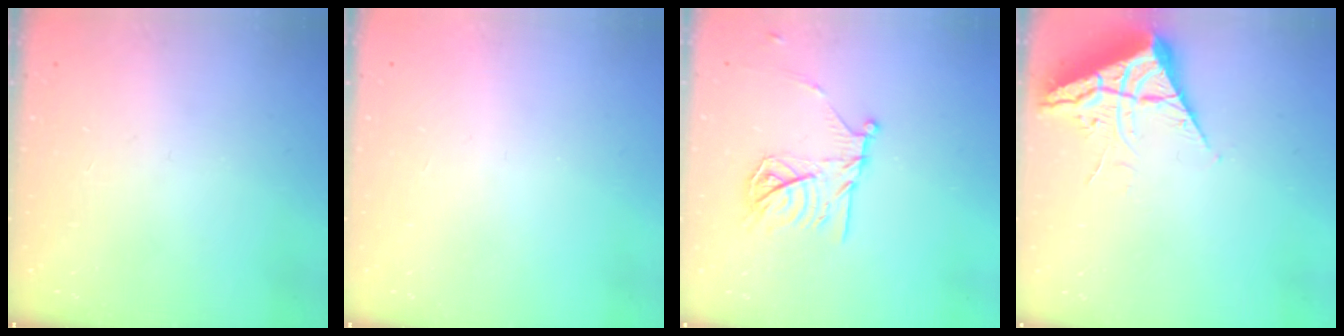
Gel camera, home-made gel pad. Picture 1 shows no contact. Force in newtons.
{"total": 1.5, "press": 1.5, "slide": 0.1}
{"total": 14.9, "press": 14.9, "slide": 0.4}
{"total": 6.5, "press": 6.4, "slide": 0.7}